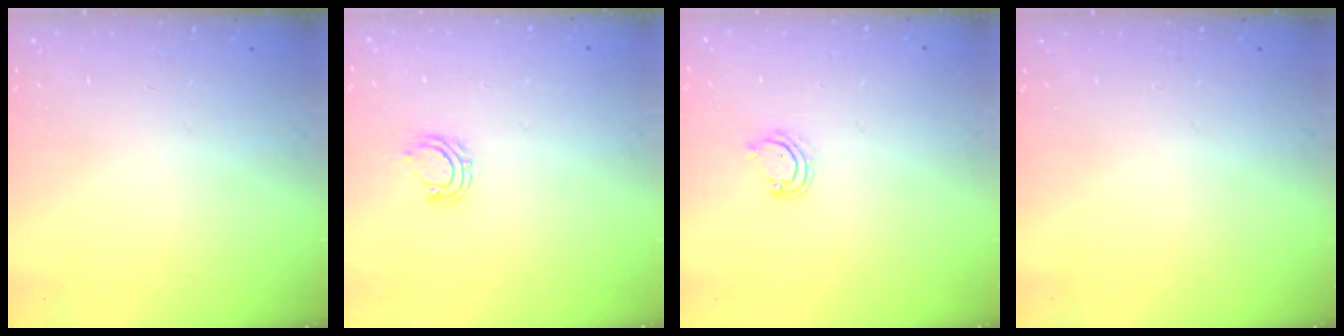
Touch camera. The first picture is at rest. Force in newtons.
{"total": 5.8, "press": 5.7, "slide": 1.1}
{"total": 3.5, "press": 3.4, "slide": 0.3}
{"total": 0.0}